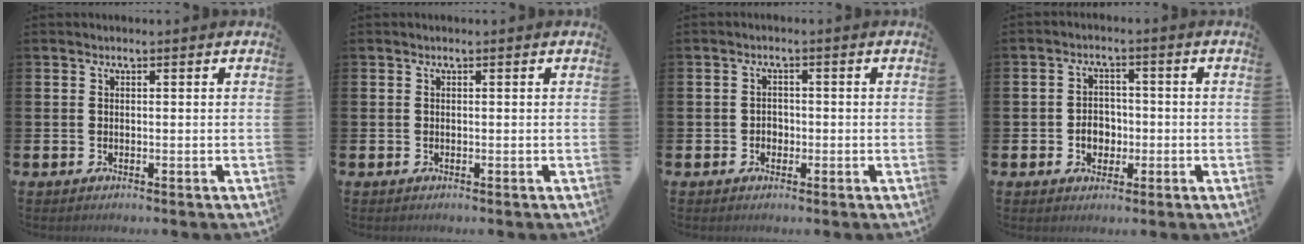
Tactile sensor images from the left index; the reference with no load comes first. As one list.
[{"total": 0.0}, {"total": 1.6, "force": [-0.5, 1.4, 0.6], "torque": [0.003, -0.001, -0.016]}, {"total": 3.4, "force": [-0.8, 2.8, 1.8], "torque": [-0.015, -0.004, -0.024]}]